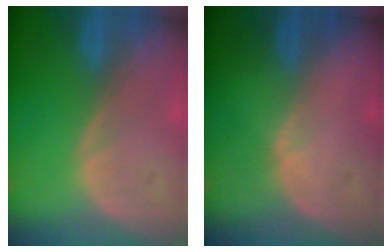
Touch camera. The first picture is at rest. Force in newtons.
{"total": 0.7, "press": 0.4, "slide": 0.5}